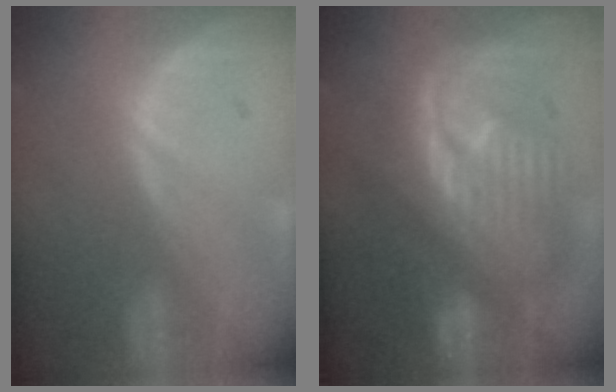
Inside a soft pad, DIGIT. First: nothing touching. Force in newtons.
{"total": 12.4, "press": 12.3, "slide": 1.3}